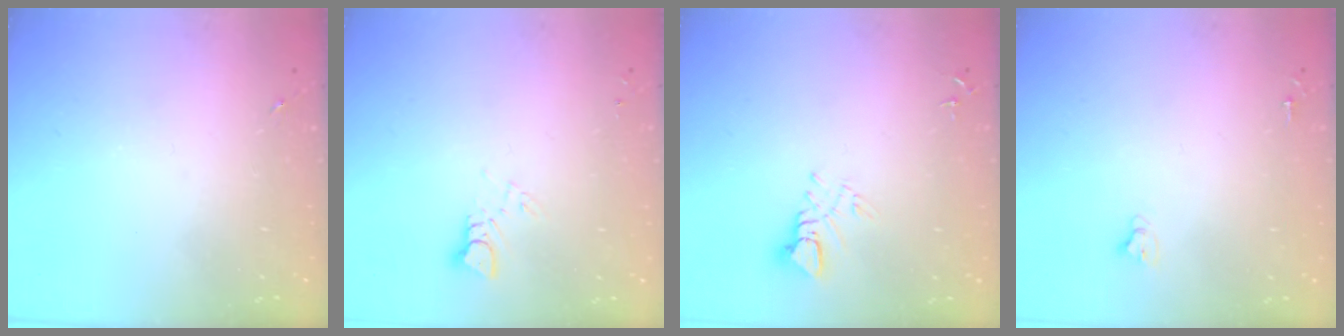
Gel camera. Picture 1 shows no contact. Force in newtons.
{"total": 2.9, "press": 2.9, "slide": 0.2}
{"total": 5.6, "press": 5.6, "slide": 0.6}
{"total": 2.7, "press": 2.7, "slide": 0.2}